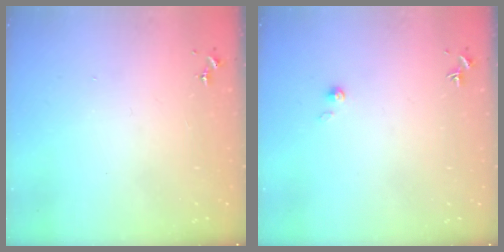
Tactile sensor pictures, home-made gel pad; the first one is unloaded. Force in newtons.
{"total": 2.2, "press": 2.2, "slide": 0.2}